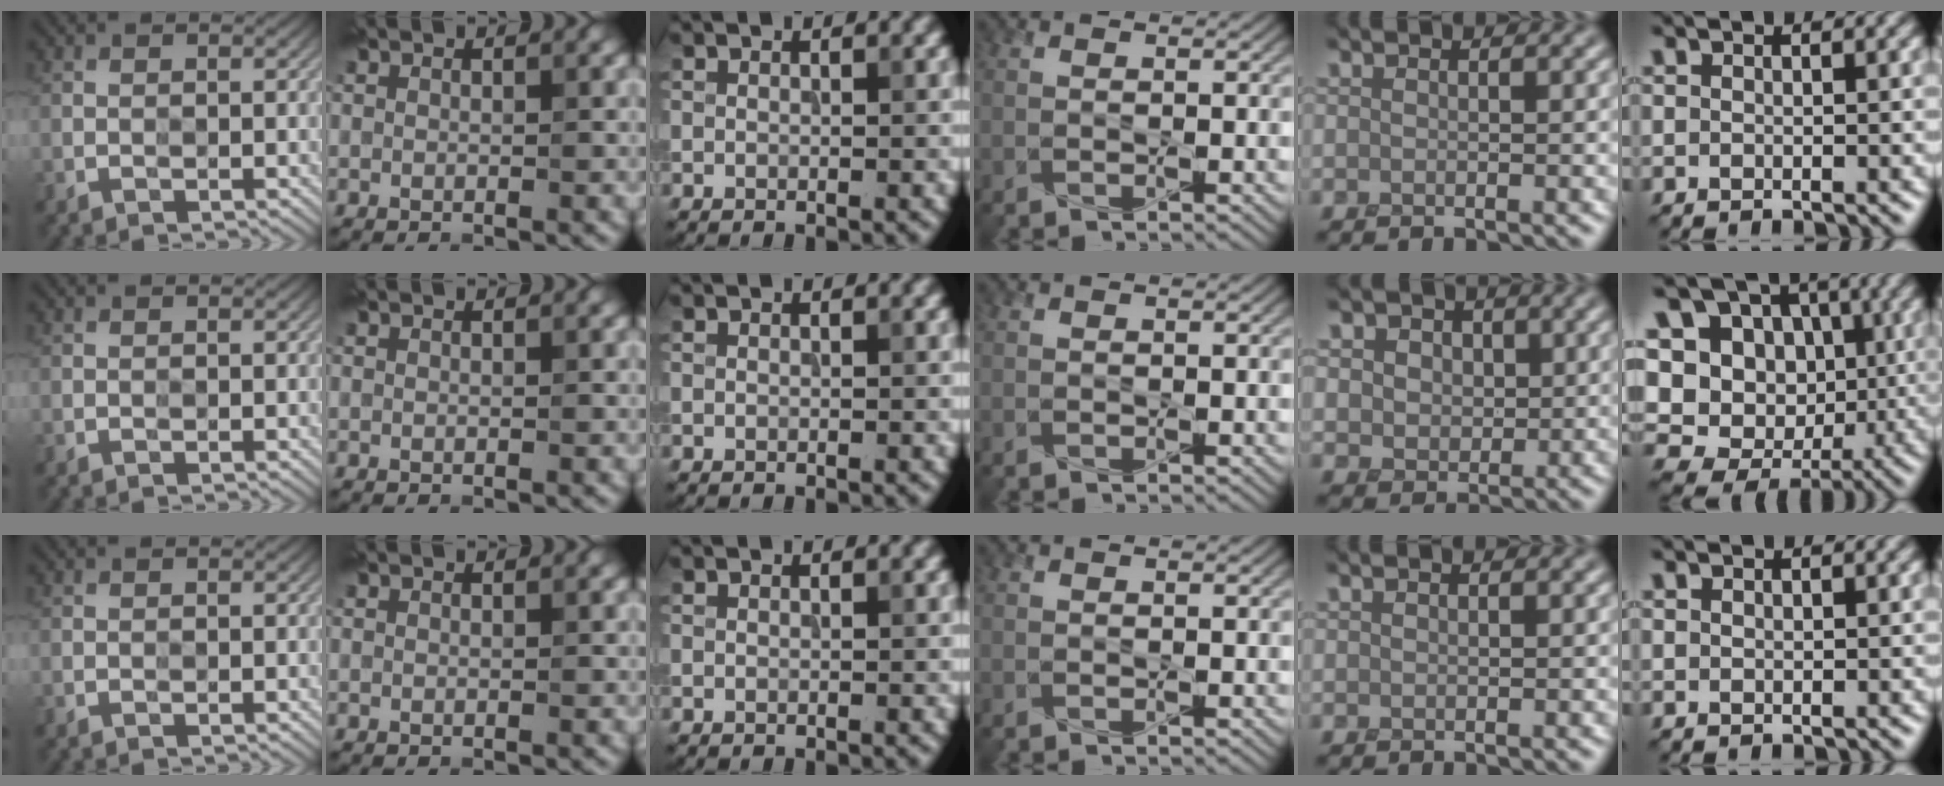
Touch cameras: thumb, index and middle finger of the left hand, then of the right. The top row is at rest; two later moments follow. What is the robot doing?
{"motion": "press", "object": "memory foam"}